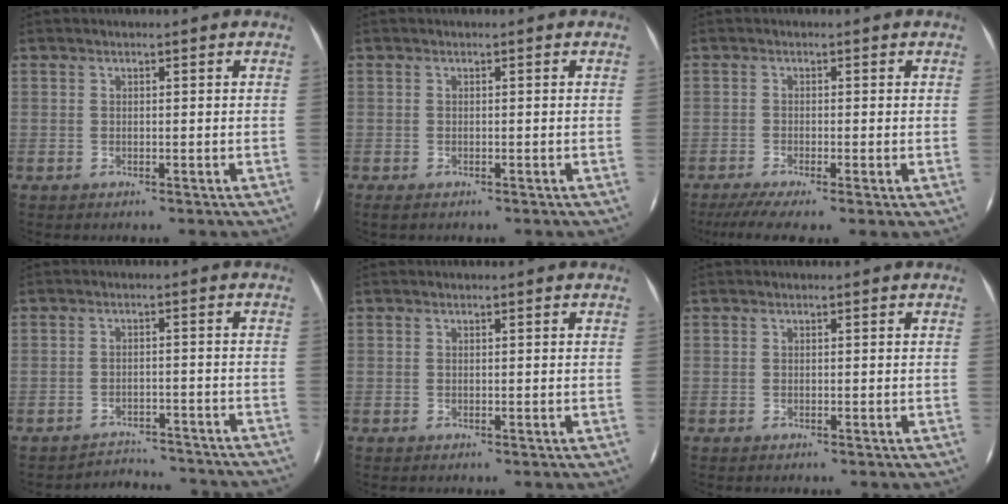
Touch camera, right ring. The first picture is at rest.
{"total": 1.5, "force": [-1.1, 0.5, 0.8], "torque": [-0.018, -0.005, -0.018]}
{"total": 3.8, "force": [-2.4, -0.5, 2.9], "torque": [-0.062, -0.014, -0.046]}
{"total": 12.2, "force": [-11.6, 2.5, 2.4], "torque": [-0.052, 0.016, -0.147]}
{"total": 0.0}
{"total": 0.0}